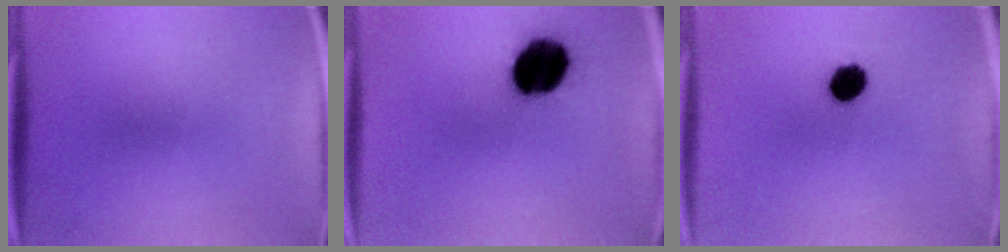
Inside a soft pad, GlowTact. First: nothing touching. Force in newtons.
{"total": 17.1}
{"total": 6.3}